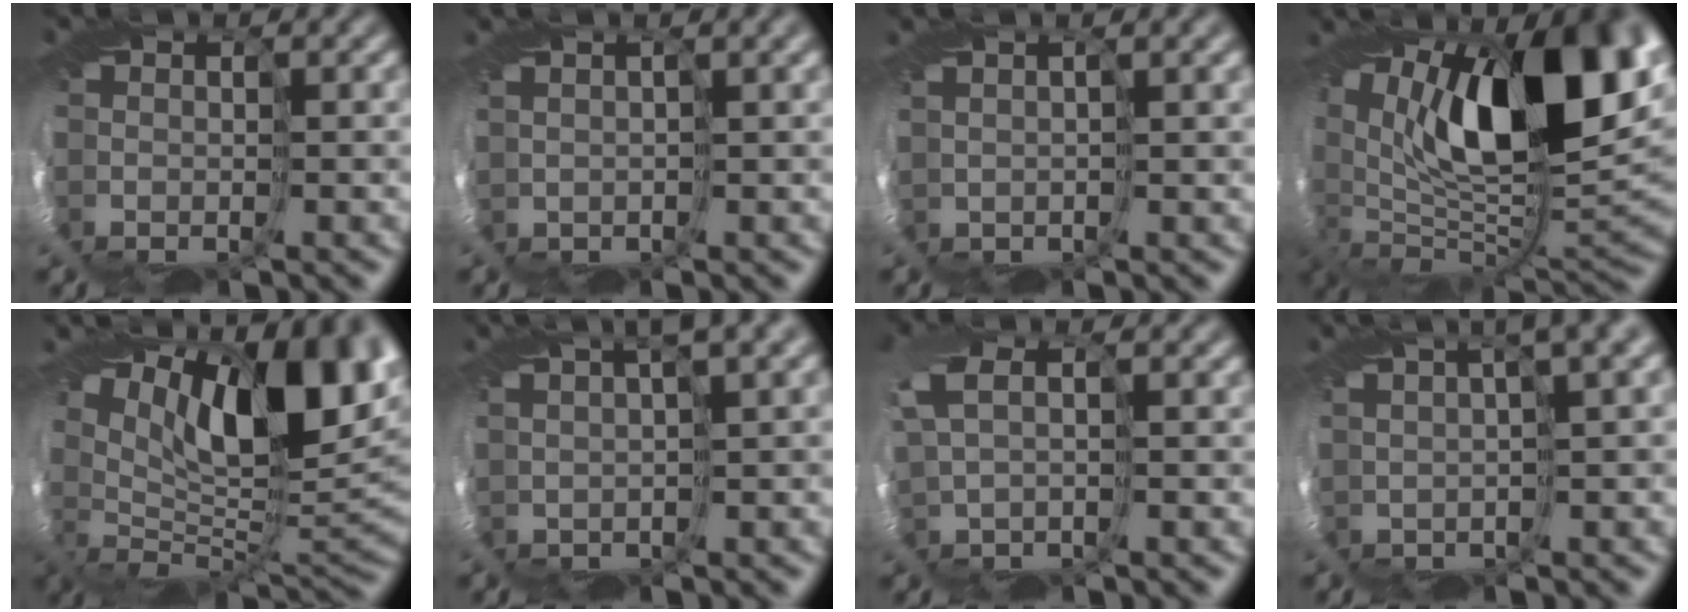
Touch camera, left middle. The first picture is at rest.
{"total": 2.5, "force": [0.8, -2.1, -1.1], "torque": [0.019, 0.009, 0.011]}
{"total": 2.6, "force": [1.0, -2.2, -1.0], "torque": [0.019, 0.006, 0.011]}
{"total": 12.8, "force": [3.8, 5.9, 10.8], "torque": [-0.168, 0.001, 0.058]}
{"total": 10.9, "force": [5.6, 3.1, 8.9], "torque": [-0.122, 0.005, 0.095]}
{"total": 3.4, "force": [2.2, -2.2, 1.3], "torque": [-0.007, 0.013, 0.037]}
{"total": 1.3, "force": [0.8, -0.9, 0.4], "torque": [-0.035, -0.001, 0.015]}
{"total": 4.3, "force": [2.8, -0.5, 3.2], "torque": [-0.030, 0.027, 0.034]}